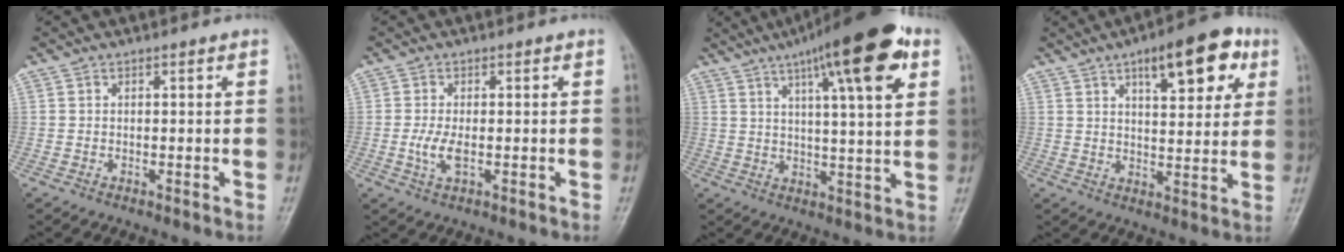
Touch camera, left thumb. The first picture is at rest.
{"total": 3.9, "force": [-0.6, 1.6, 3.5], "torque": [-0.082, 0.000, -0.012]}
{"total": 18.8, "force": [9.2, 4.2, 15.8], "torque": [-0.220, -0.011, 0.133]}
{"total": 14.1, "force": [6.7, 5.7, 11.1], "torque": [-0.114, -0.013, 0.087]}